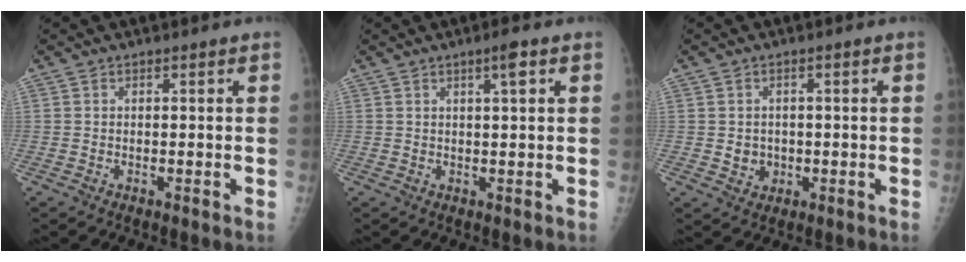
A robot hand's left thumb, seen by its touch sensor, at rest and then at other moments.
{"total": 2.7, "force": [1.3, 0.2, 2.4], "torque": [-0.038, -0.003, 0.020]}
{"total": 3.0, "force": [-0.3, 2.7, 1.1], "torque": [-0.004, 0.002, 0.003]}